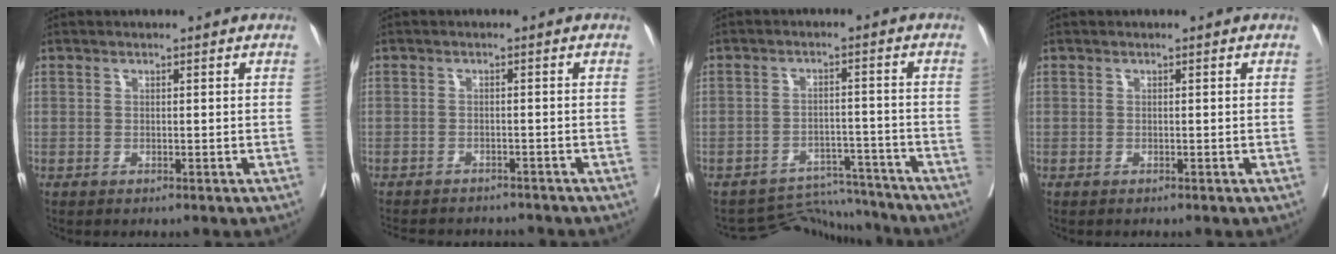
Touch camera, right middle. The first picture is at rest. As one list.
[{"total": 9.2, "force": [-8.6, 2.2, 2.3], "torque": [-0.039, 0.001, -0.110]}, {"total": 8.1, "force": [-7.8, 1.1, -1.9], "torque": [0.028, 0.025, -0.112]}, {"total": 0.0}]